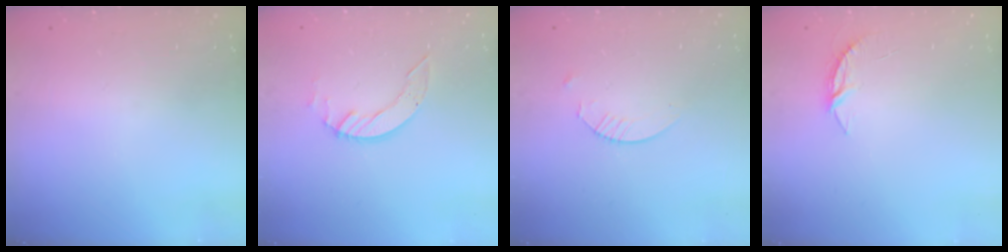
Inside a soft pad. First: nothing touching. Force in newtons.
{"total": 5.4, "press": 5.4, "slide": 0.1}
{"total": 2.4, "press": 2.4, "slide": 0.3}
{"total": 3.7, "press": 3.6, "slide": 0.4}